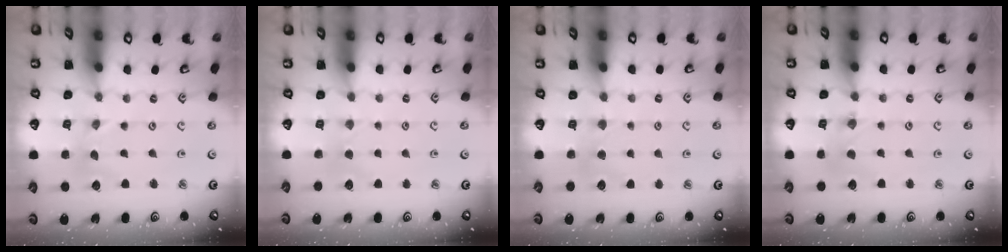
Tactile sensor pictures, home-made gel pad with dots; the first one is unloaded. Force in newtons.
{"total": 1.8, "press": 1.8, "slide": 0.3}
{"total": 3.3, "press": 3.3, "slide": 0.6}
{"total": 0.0}